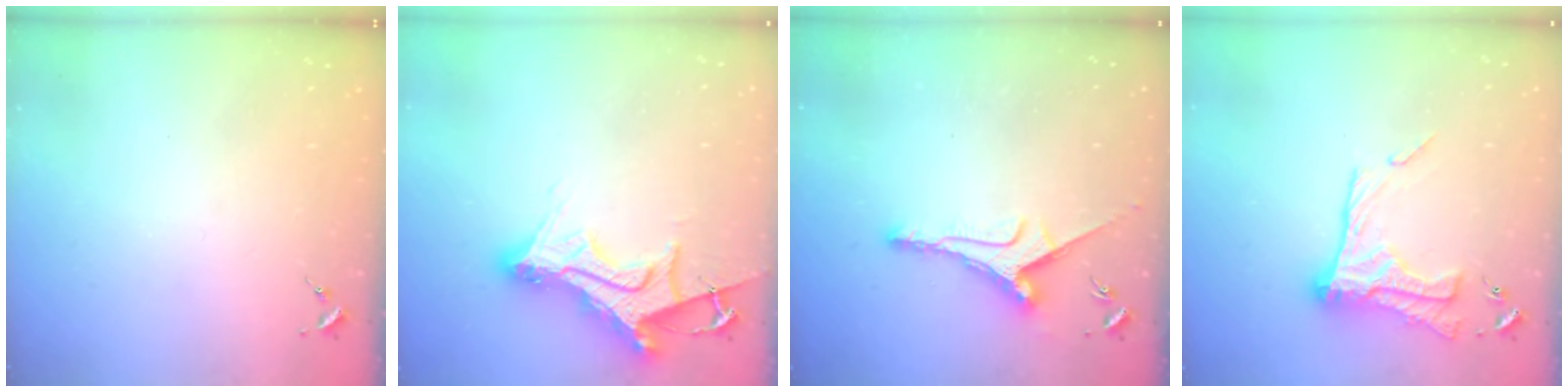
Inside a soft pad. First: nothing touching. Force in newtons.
{"total": 16.6, "press": 16.5, "slide": 1.5}
{"total": 8.6, "press": 8.6, "slide": 0.5}
{"total": 17.7, "press": 17.7, "slide": 1.3}